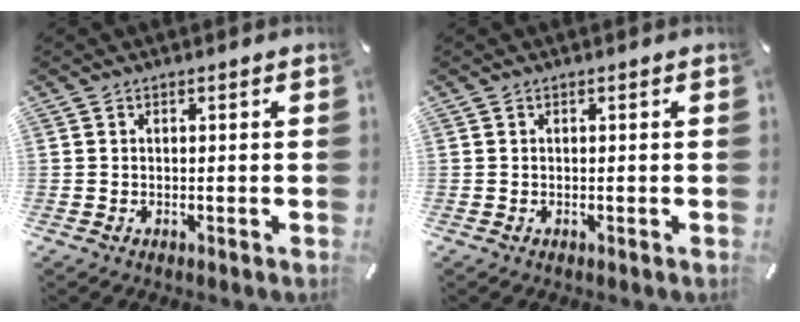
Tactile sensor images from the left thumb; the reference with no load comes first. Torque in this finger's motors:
{"motor_torque": [0.13, 0.46, -0.01, -0.27, 0.02]}